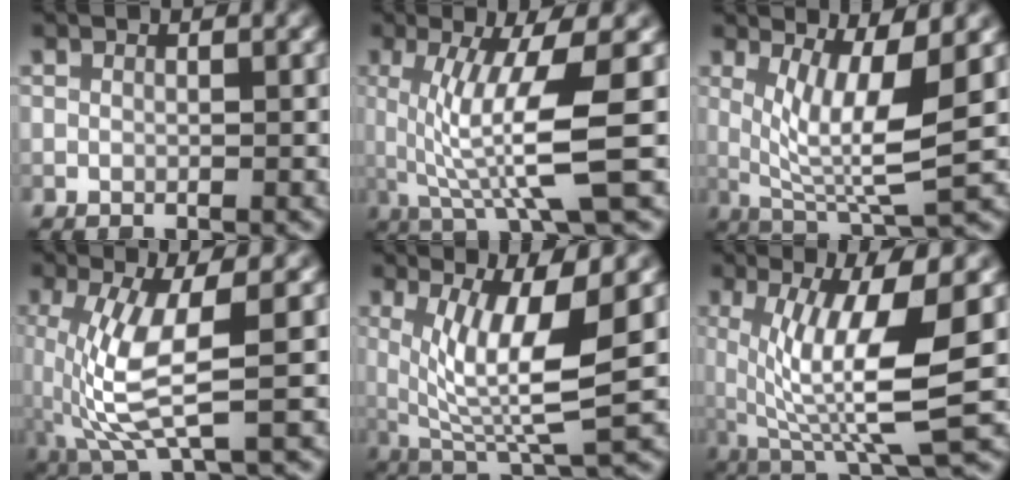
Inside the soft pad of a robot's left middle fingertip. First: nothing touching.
{"total": 7.4, "force": [0.2, 1.2, 7.3], "torque": [-0.125, -0.003, 0.010]}
{"total": 7.2, "force": [0.9, 1.6, 7.0], "torque": [-0.123, -0.012, 0.026]}
{"total": 6.9, "force": [-0.2, 1.9, 6.6], "torque": [-0.158, -0.009, 0.005]}
{"total": 8.3, "force": [1.0, 2.0, 8.0], "torque": [-0.142, -0.012, 0.025]}
{"total": 10.0, "force": [0.5, 2.2, 9.7], "torque": [-0.168, -0.009, 0.016]}